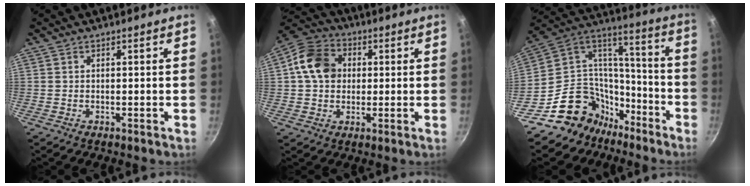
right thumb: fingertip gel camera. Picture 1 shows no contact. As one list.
[{"total": 10.6, "force": [1.5, 8.7, 5.9], "torque": [-0.079, 0.013, 0.010]}, {"total": 18.9, "force": [-11.8, 13.8, 5.3], "torque": [-0.028, 0.137, -0.203]}]